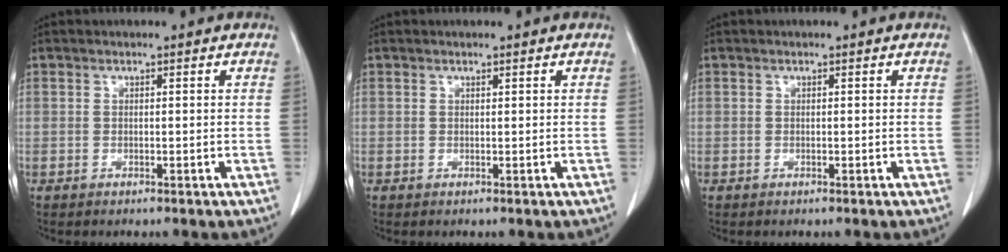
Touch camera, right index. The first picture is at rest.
{"total": 0.0}
{"total": 0.0}